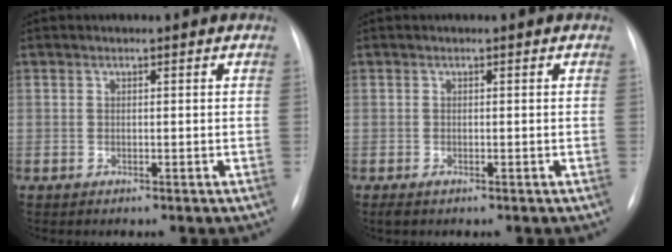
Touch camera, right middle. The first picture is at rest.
{"total": 0.7, "force": [-0.4, 0.2, 0.5], "torque": [-0.009, -0.002, -0.005]}